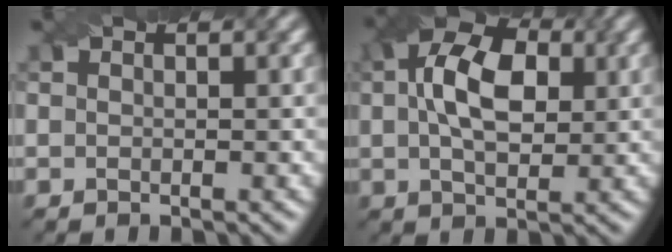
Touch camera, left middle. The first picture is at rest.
{"total": 7.9, "force": [1.7, 4.6, 6.2], "torque": [-0.113, 0.018, 0.022]}